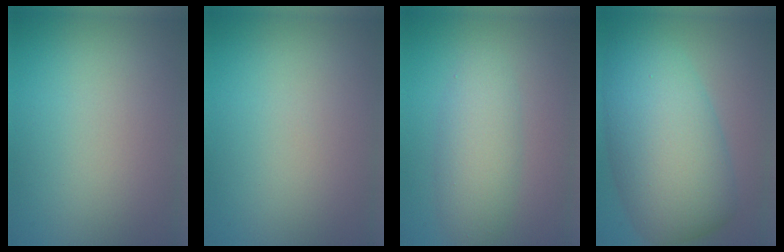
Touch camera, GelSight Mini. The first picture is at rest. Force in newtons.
{"total": 0.5, "press": 0.5, "slide": 0.1}
{"total": 3.6, "press": 3.6, "slide": 0.1}
{"total": 10.4, "press": 10.4, "slide": 0.2}